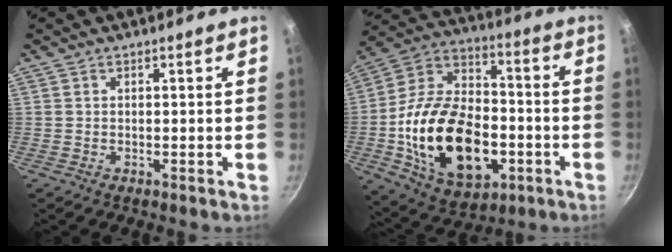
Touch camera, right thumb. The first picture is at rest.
{"total": 26.3, "force": [-5.6, 16.6, 19.6], "torque": [-0.326, 0.037, -0.092]}